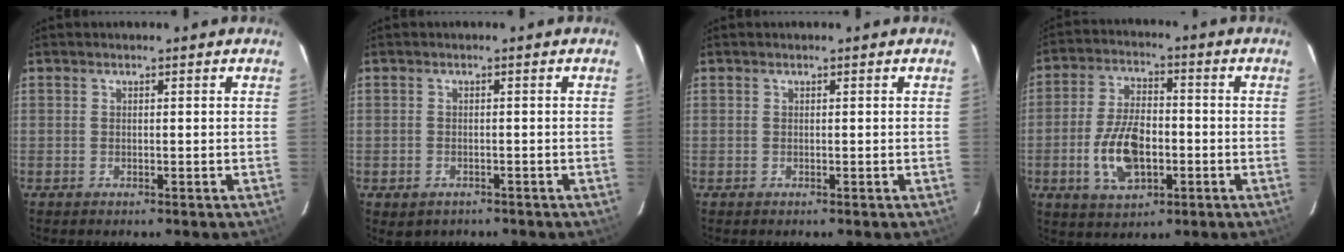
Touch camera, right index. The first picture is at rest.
{"total": 2.8, "force": [-1.5, 2.2, 1.0], "torque": [-0.025, -0.003, -0.016]}
{"total": 0.0}
{"total": 11.7, "force": [-3.2, 6.3, 9.3], "torque": [-0.187, 0.004, -0.049]}